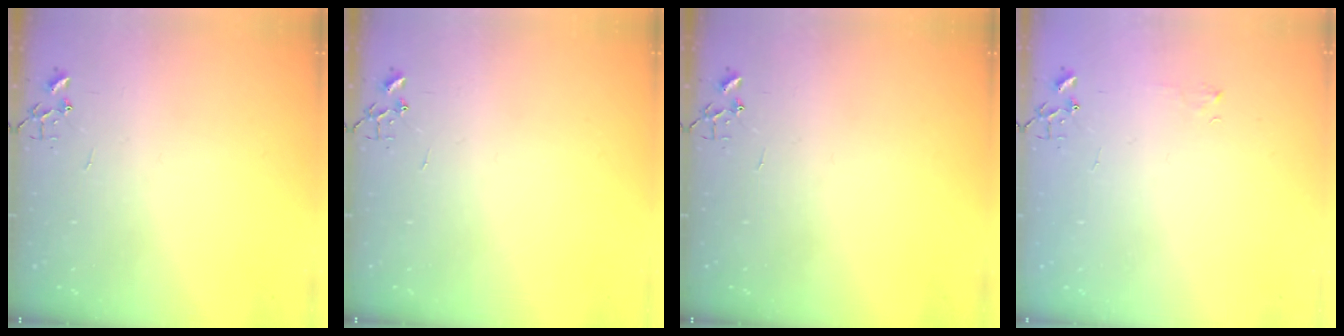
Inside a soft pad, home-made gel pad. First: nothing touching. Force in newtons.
{"total": 0.0}
{"total": 0.0}
{"total": 3.8, "press": 3.8, "slide": 0.5}